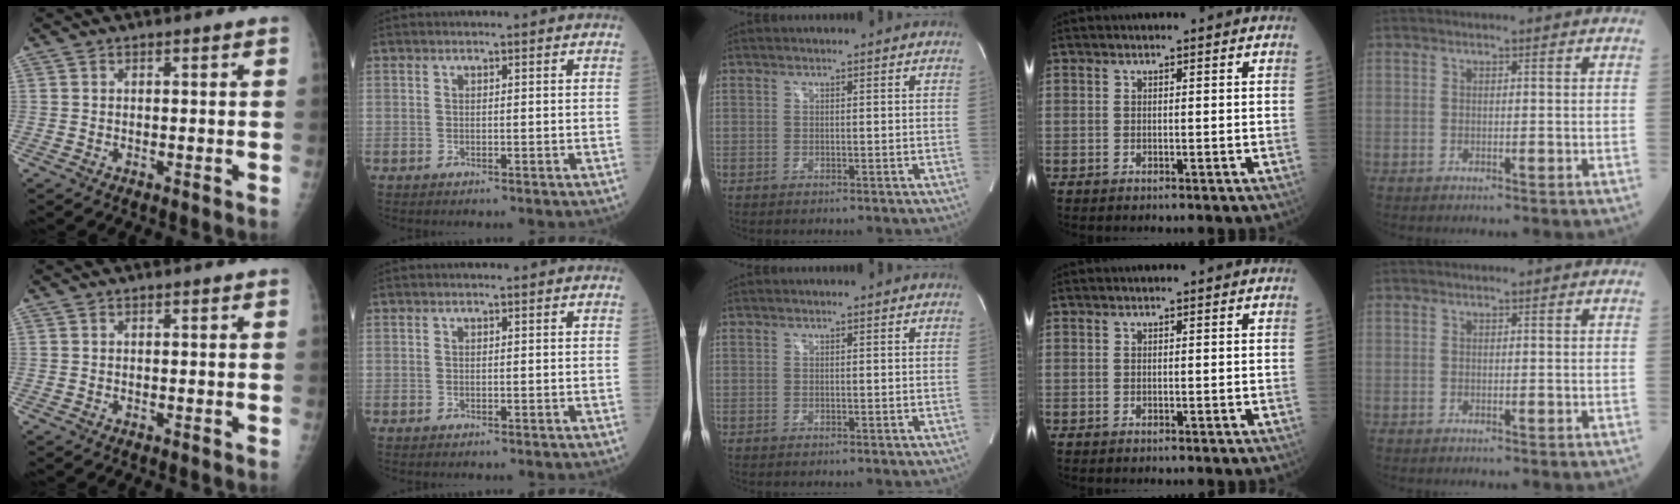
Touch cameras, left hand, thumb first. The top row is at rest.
{}